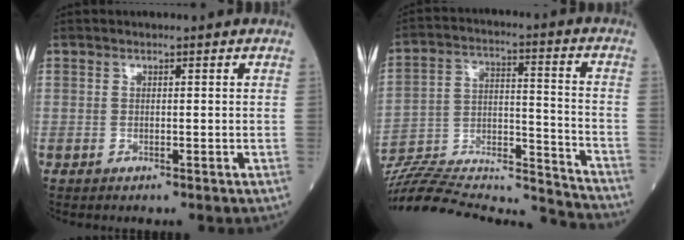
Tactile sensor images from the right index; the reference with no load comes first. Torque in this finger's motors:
{"motor_torque": [-1.09, -1.05, -1.05, -0.21]}